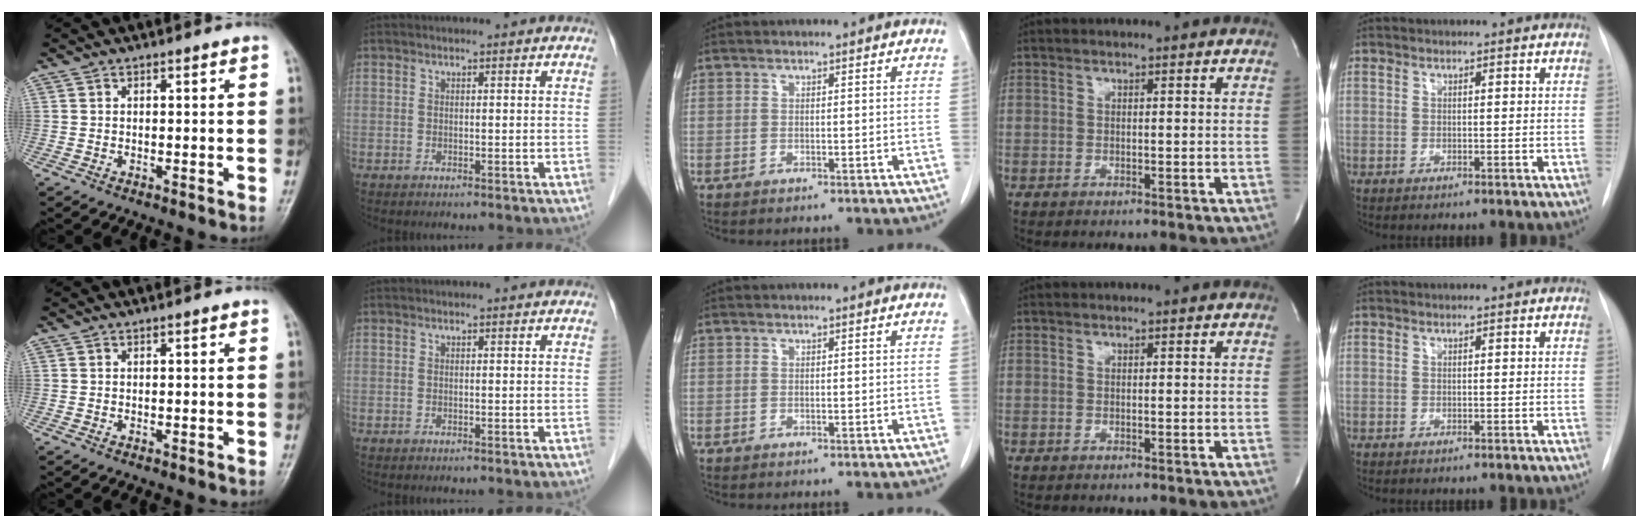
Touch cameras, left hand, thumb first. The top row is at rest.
{}